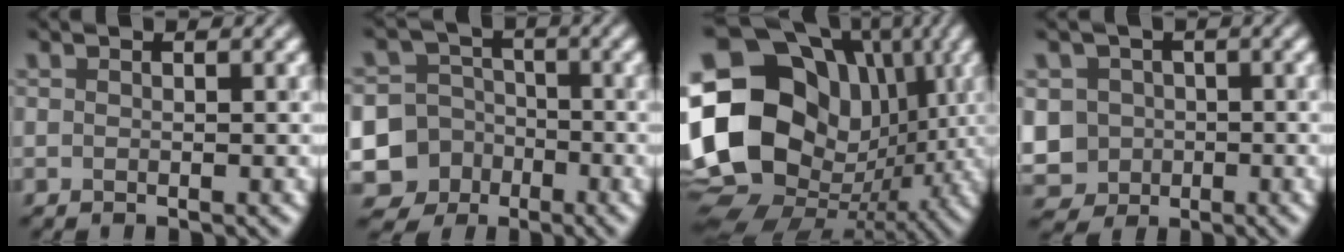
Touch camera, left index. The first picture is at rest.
{"total": 11.4, "force": [-5.1, 10.1, 1.8], "torque": [-0.061, -0.029, -0.097]}
{"total": 22.9, "force": [0.6, 19.8, 11.6], "torque": [-0.236, 0.027, -0.011]}
{"total": 7.1, "force": [-1.4, 6.5, 2.4], "torque": [-0.056, 0.003, -0.051]}